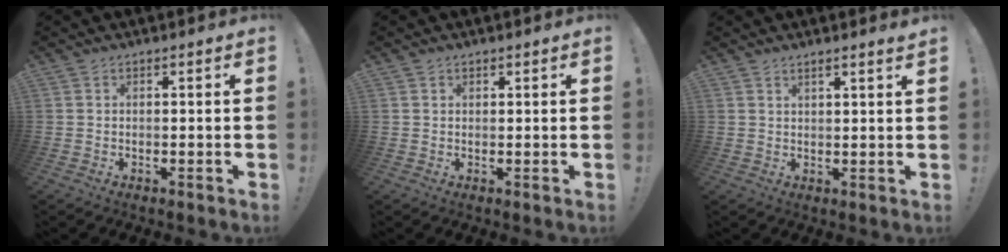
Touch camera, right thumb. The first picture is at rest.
{"total": 0.8, "force": [0.6, 0.5, 0.2], "torque": [0.001, -0.001, 0.010]}
{"total": 2.0, "force": [1.6, -0.2, 1.3], "torque": [-0.020, -0.005, 0.026]}